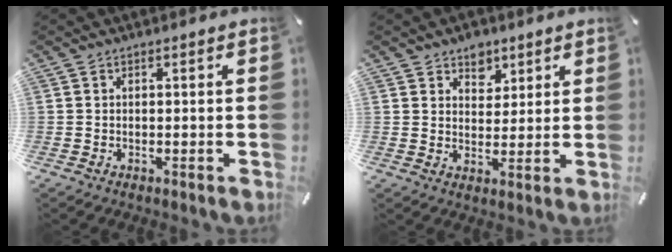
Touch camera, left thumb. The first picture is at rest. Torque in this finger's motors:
{"motor_torque": [0.92, 0.58, 0.45, -0.45, 0.16]}